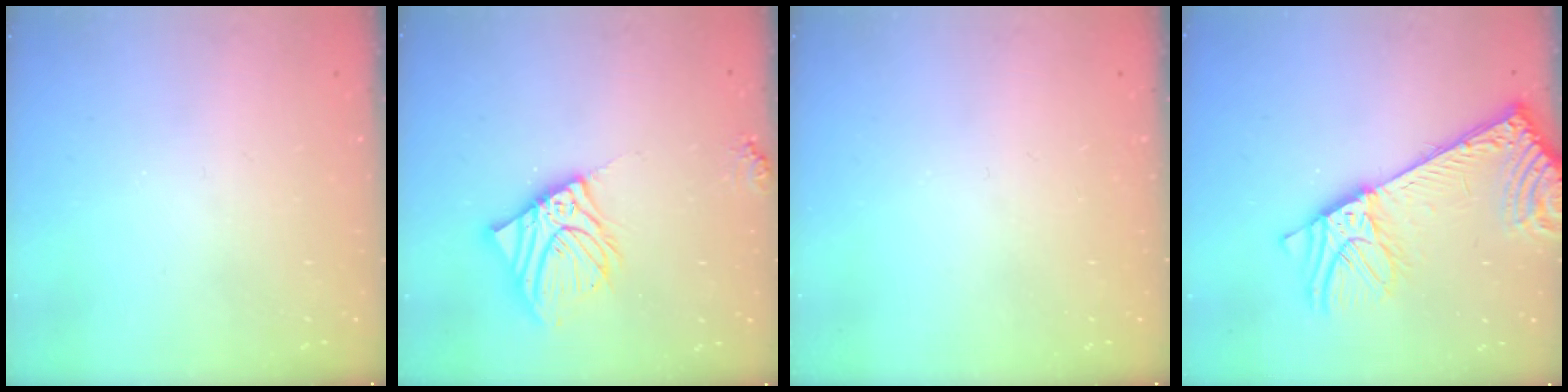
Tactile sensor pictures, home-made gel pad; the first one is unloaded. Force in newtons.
{"total": 12.2, "press": 12.0, "slide": 2.1}
{"total": 0.0}
{"total": 11.2, "press": 10.8, "slide": 3.0}